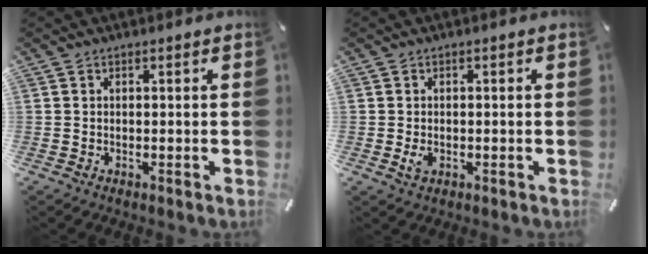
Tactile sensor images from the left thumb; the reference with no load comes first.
{"total": 2.4, "force": [-0.7, 1.5, 1.7], "torque": [-0.037, -0.002, -0.012]}